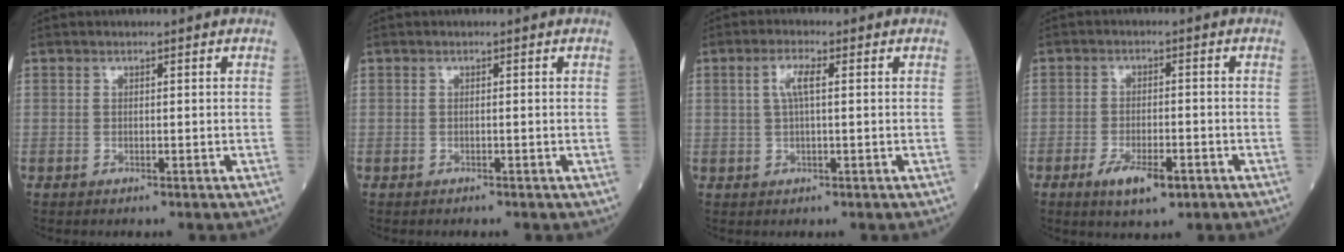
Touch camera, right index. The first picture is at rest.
{"total": 0.0}
{"total": 3.2, "force": [0.7, 0.4, 3.1], "torque": [-0.066, 0.009, 0.016]}
{"total": 5.6, "force": [-3.1, 1.8, 4.4], "torque": [-0.077, -0.004, -0.047]}